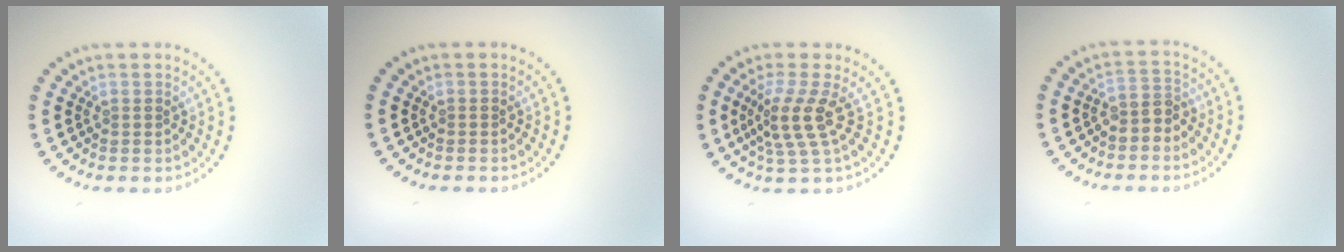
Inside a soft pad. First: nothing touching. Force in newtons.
{"total": 0.0}
{"total": 3.4, "press": 2.6, "slide": 2.2}
{"total": 1.8, "press": 1.6, "slide": 1.0}